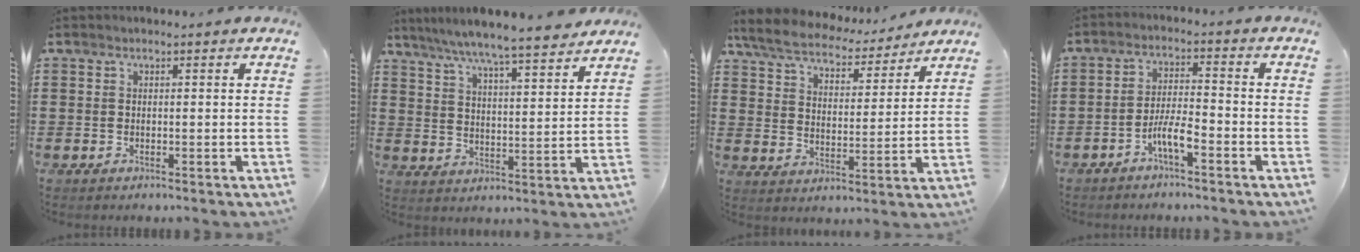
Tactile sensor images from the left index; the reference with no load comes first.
{"total": 6.2, "force": [5.7, -0.6, 2.3], "torque": [-0.069, -0.040, 0.094]}
{"total": 6.3, "force": [5.9, 1.2, 2.0], "torque": [-0.066, -0.033, 0.100]}
{"total": 5.0, "force": [-2.9, 0.8, 3.9], "torque": [-0.088, 0.000, -0.059]}